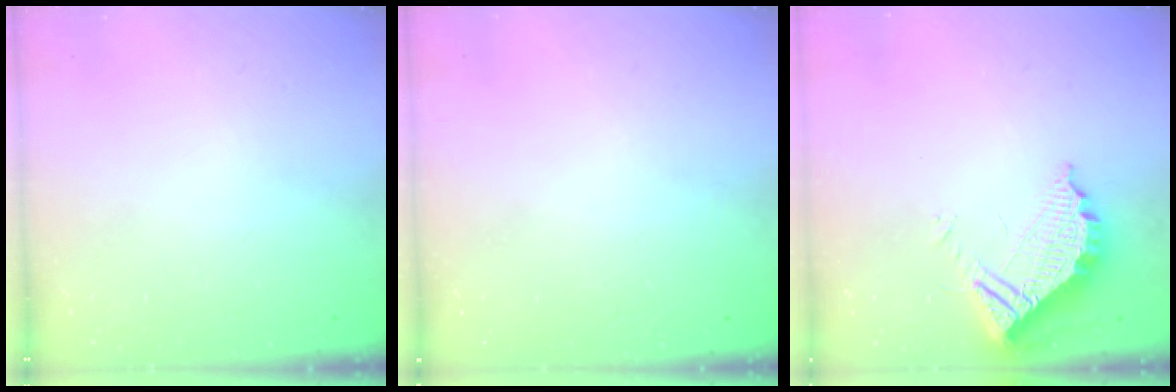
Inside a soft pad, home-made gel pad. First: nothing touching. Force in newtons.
{"total": 4.7, "press": 4.7, "slide": 0.3}
{"total": 11.0, "press": 11.0, "slide": 0.9}